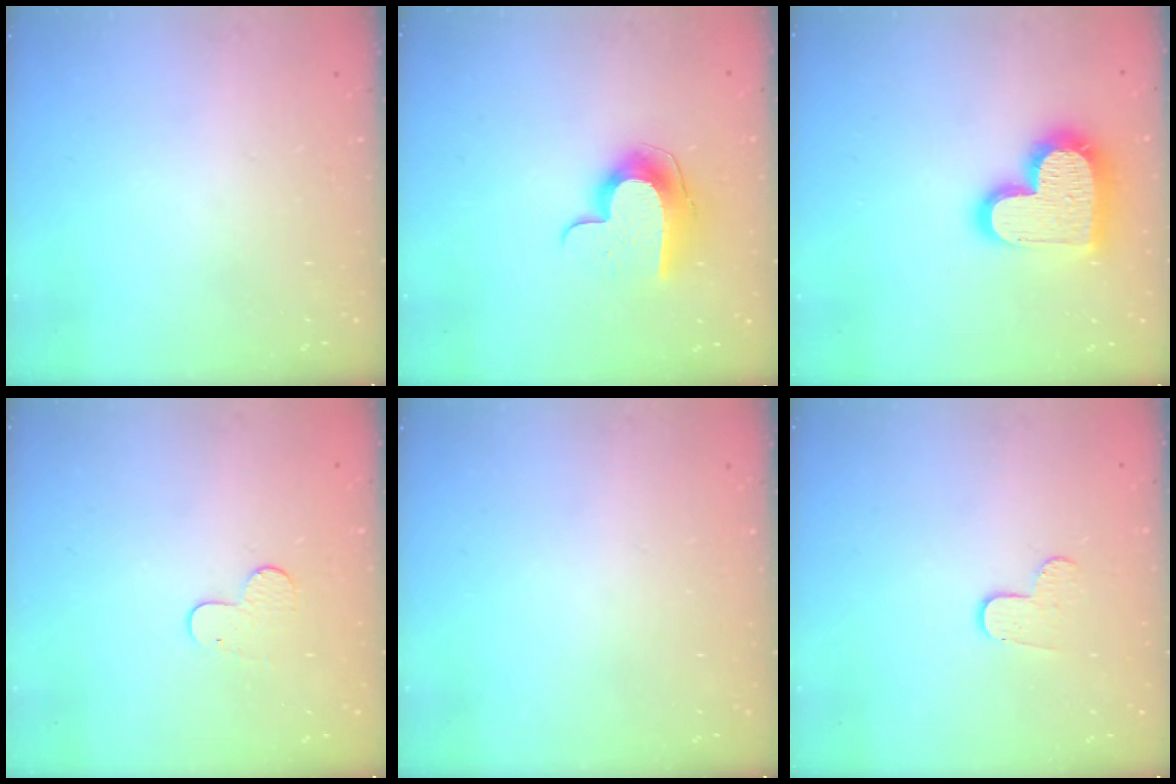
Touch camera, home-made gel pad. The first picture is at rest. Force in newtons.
{"total": 10.8, "press": 10.7, "slide": 1.0}
{"total": 18.9, "press": 18.9, "slide": 1.3}
{"total": 6.7, "press": 6.7, "slide": 0.6}
{"total": 0.0}
{"total": 6.0, "press": 6.0, "slide": 0.5}